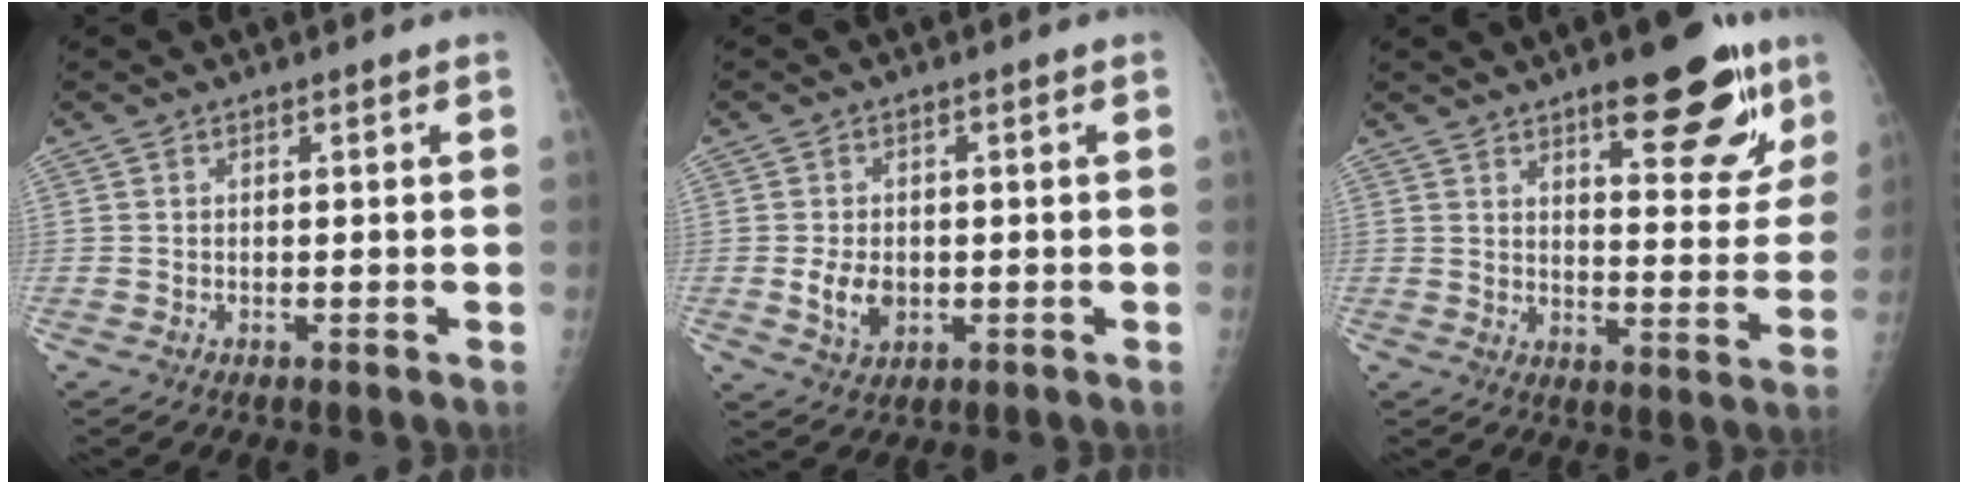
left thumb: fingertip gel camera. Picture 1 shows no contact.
{"total": 4.9, "force": [-0.5, 3.5, 3.4], "torque": [-0.052, -0.004, 0.000]}
{"total": 15.5, "force": [9.3, 5.0, 11.4], "torque": [-0.109, -0.048, 0.129]}